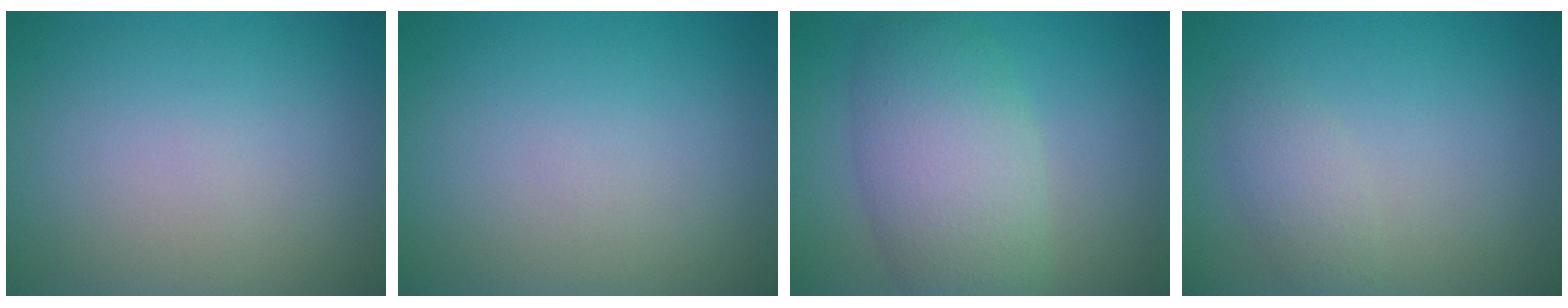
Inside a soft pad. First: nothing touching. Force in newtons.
{"total": 0.0}
{"total": 7.0, "press": 7.0, "slide": 0.3}
{"total": 2.0, "press": 2.0, "slide": 0.0}